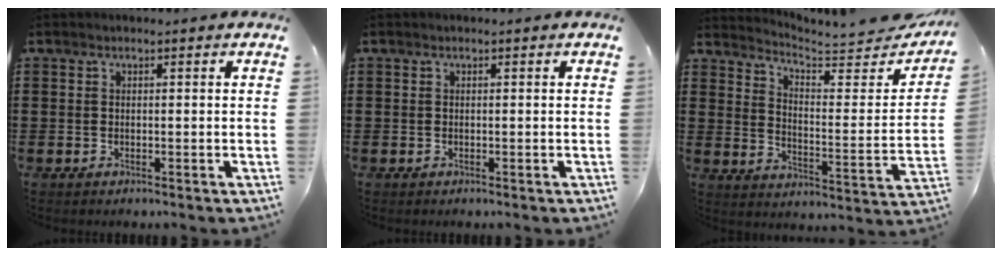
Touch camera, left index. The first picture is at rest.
{"total": 0.0}
{"total": 4.4, "force": [4.2, 0.4, 1.4], "torque": [-0.046, -0.039, 0.064]}